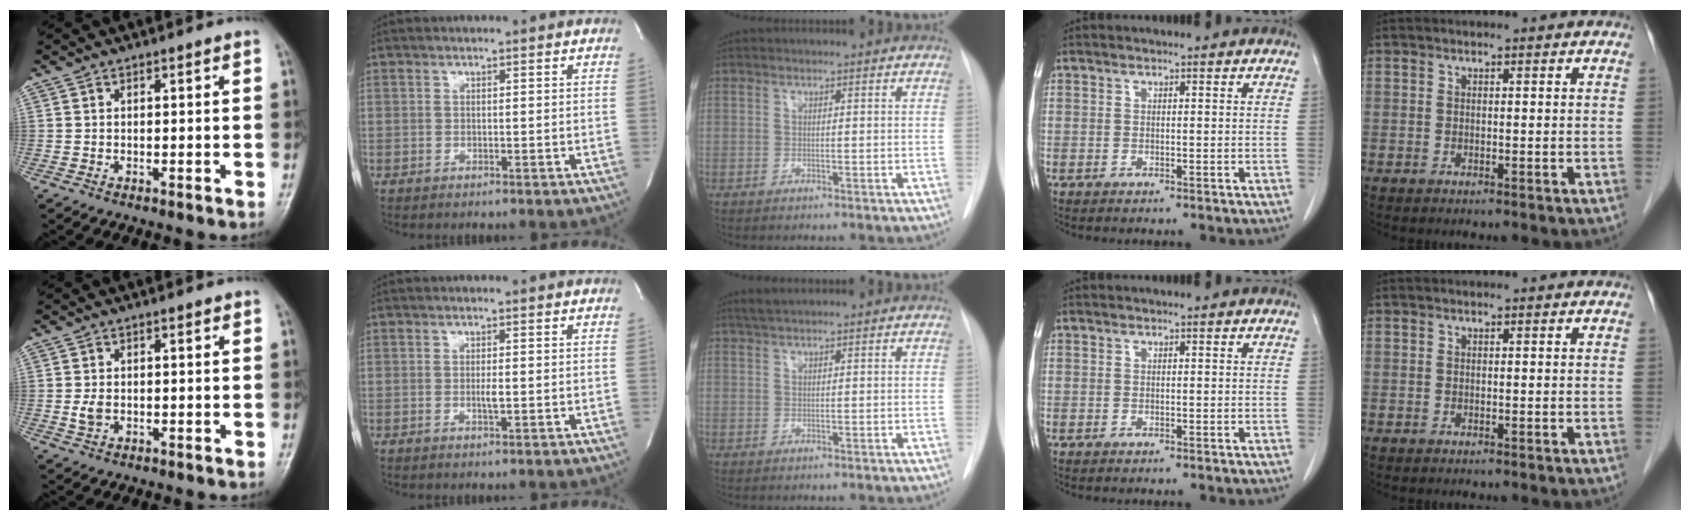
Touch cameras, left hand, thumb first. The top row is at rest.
{"thumb": {"total": 2.2, "force": [-0.1, 1.5, 1.6], "torque": [-0.029, -0.003, -0.003]}, "index": {"total": 1.3, "force": [-0.1, 0.1, 1.3], "torque": [-0.026, -0.002, -0.002]}, "middle": {"total": 1.8, "force": [1.5, -0.1, 1.0], "torque": [-0.022, 0.012, 0.030]}}